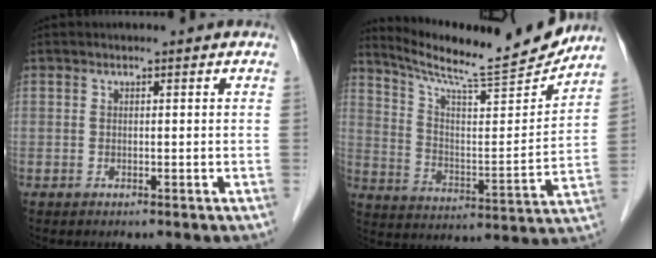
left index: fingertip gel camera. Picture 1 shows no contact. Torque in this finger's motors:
{"motor_torque": [-0.15, -1.15, 0.33, 0.07]}